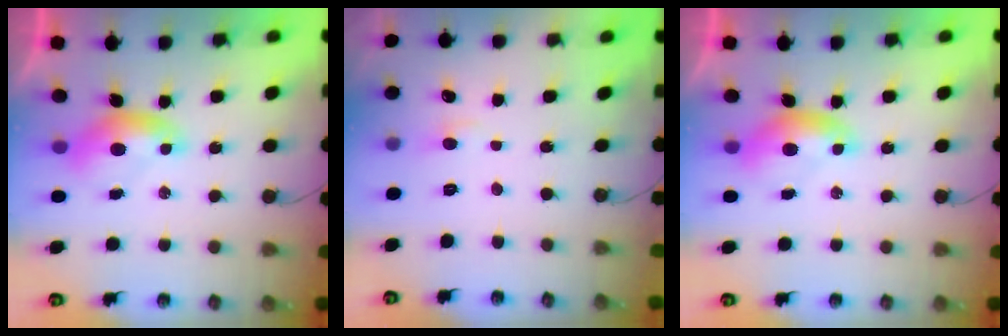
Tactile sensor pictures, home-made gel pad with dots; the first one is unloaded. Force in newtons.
{"total": 1.1, "press": 0.9, "slide": 0.6}
{"total": 0.0}